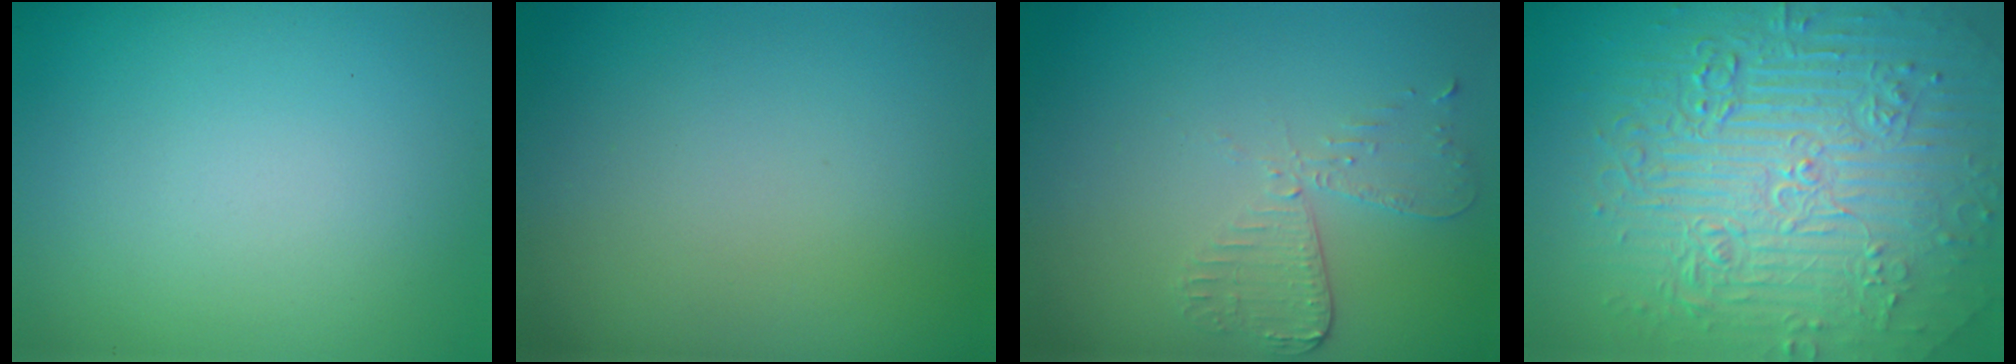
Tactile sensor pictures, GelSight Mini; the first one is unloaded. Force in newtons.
{"total": 0.0}
{"total": 2.7, "press": 2.4, "slide": 1.2}
{"total": 11.2, "press": 7.3, "slide": 8.4}